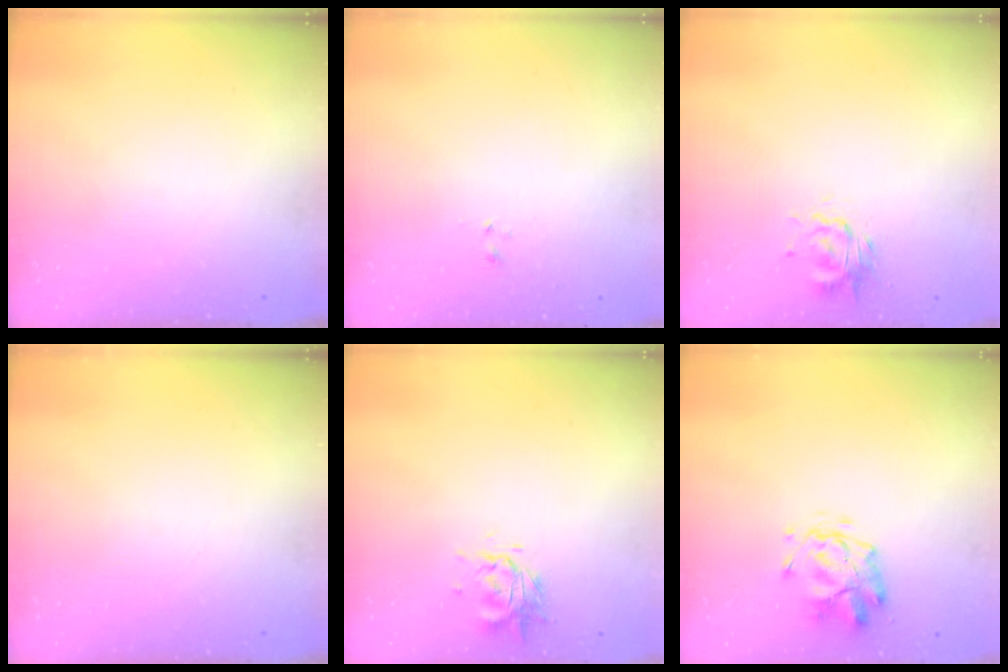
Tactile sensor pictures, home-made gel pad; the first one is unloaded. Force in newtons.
{"total": 0.7, "press": 0.5, "slide": 0.4}
{"total": 2.8, "press": 2.7, "slide": 0.7}
{"total": 0.0}
{"total": 0.6, "press": 0.5, "slide": 0.3}
{"total": 2.7, "press": 2.3, "slide": 1.3}